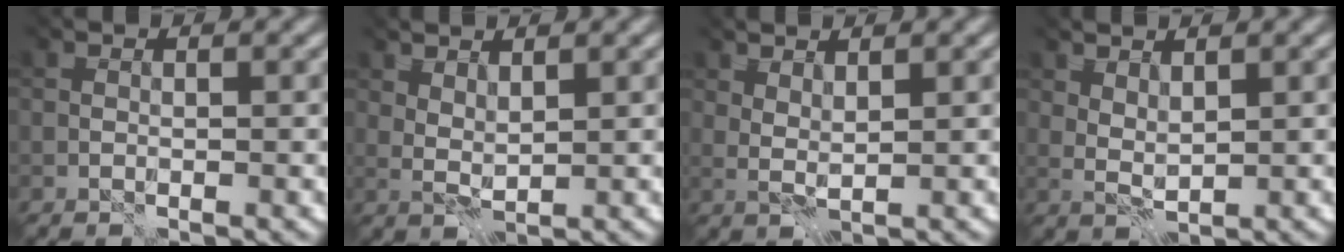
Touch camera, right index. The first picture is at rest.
{"total": 1.7, "force": [1.6, 0.1, 0.6], "torque": [-0.018, -0.002, 0.033]}
{"total": 1.5, "force": [1.4, -0.2, 0.4], "torque": [-0.015, -0.003, 0.028]}
{"total": 1.6, "force": [1.5, 0.1, 0.6], "torque": [-0.017, -0.002, 0.032]}